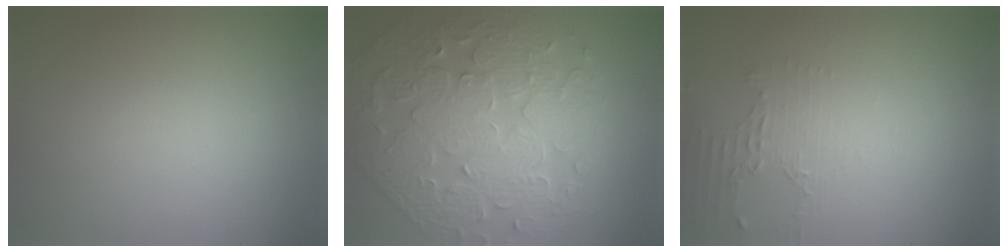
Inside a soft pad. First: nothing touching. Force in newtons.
{"total": 9.3, "press": 6.6, "slide": 6.5}
{"total": 2.0, "press": 1.5, "slide": 1.3}